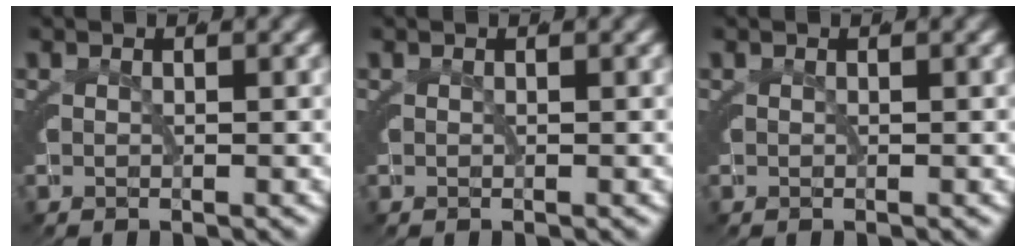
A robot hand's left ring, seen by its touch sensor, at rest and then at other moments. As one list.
[{"total": 0.0}, {"total": 0.0}]